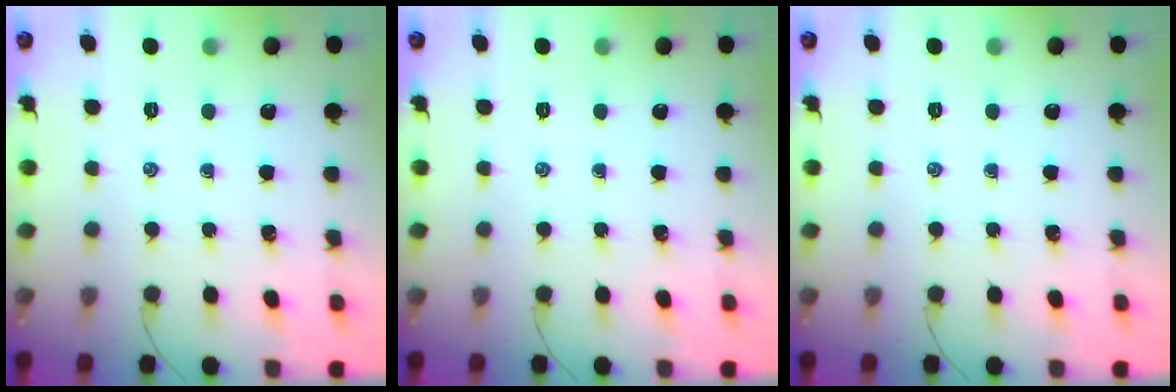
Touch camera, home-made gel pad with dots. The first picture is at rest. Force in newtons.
{"total": 0.0}
{"total": 0.0}